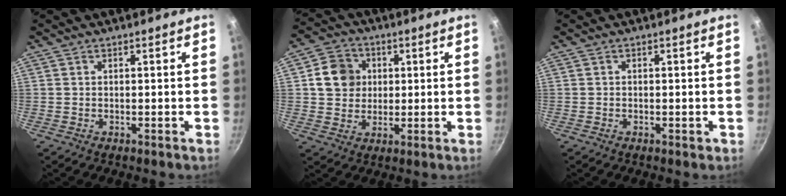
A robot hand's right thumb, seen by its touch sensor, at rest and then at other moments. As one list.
[{"total": 8.6, "force": [1.7, 7.7, 3.5], "torque": [-0.031, 0.011, 0.023]}, {"total": 0.7, "force": [-0.3, 0.5, 0.4], "torque": [-0.005, 0.002, -0.005]}]